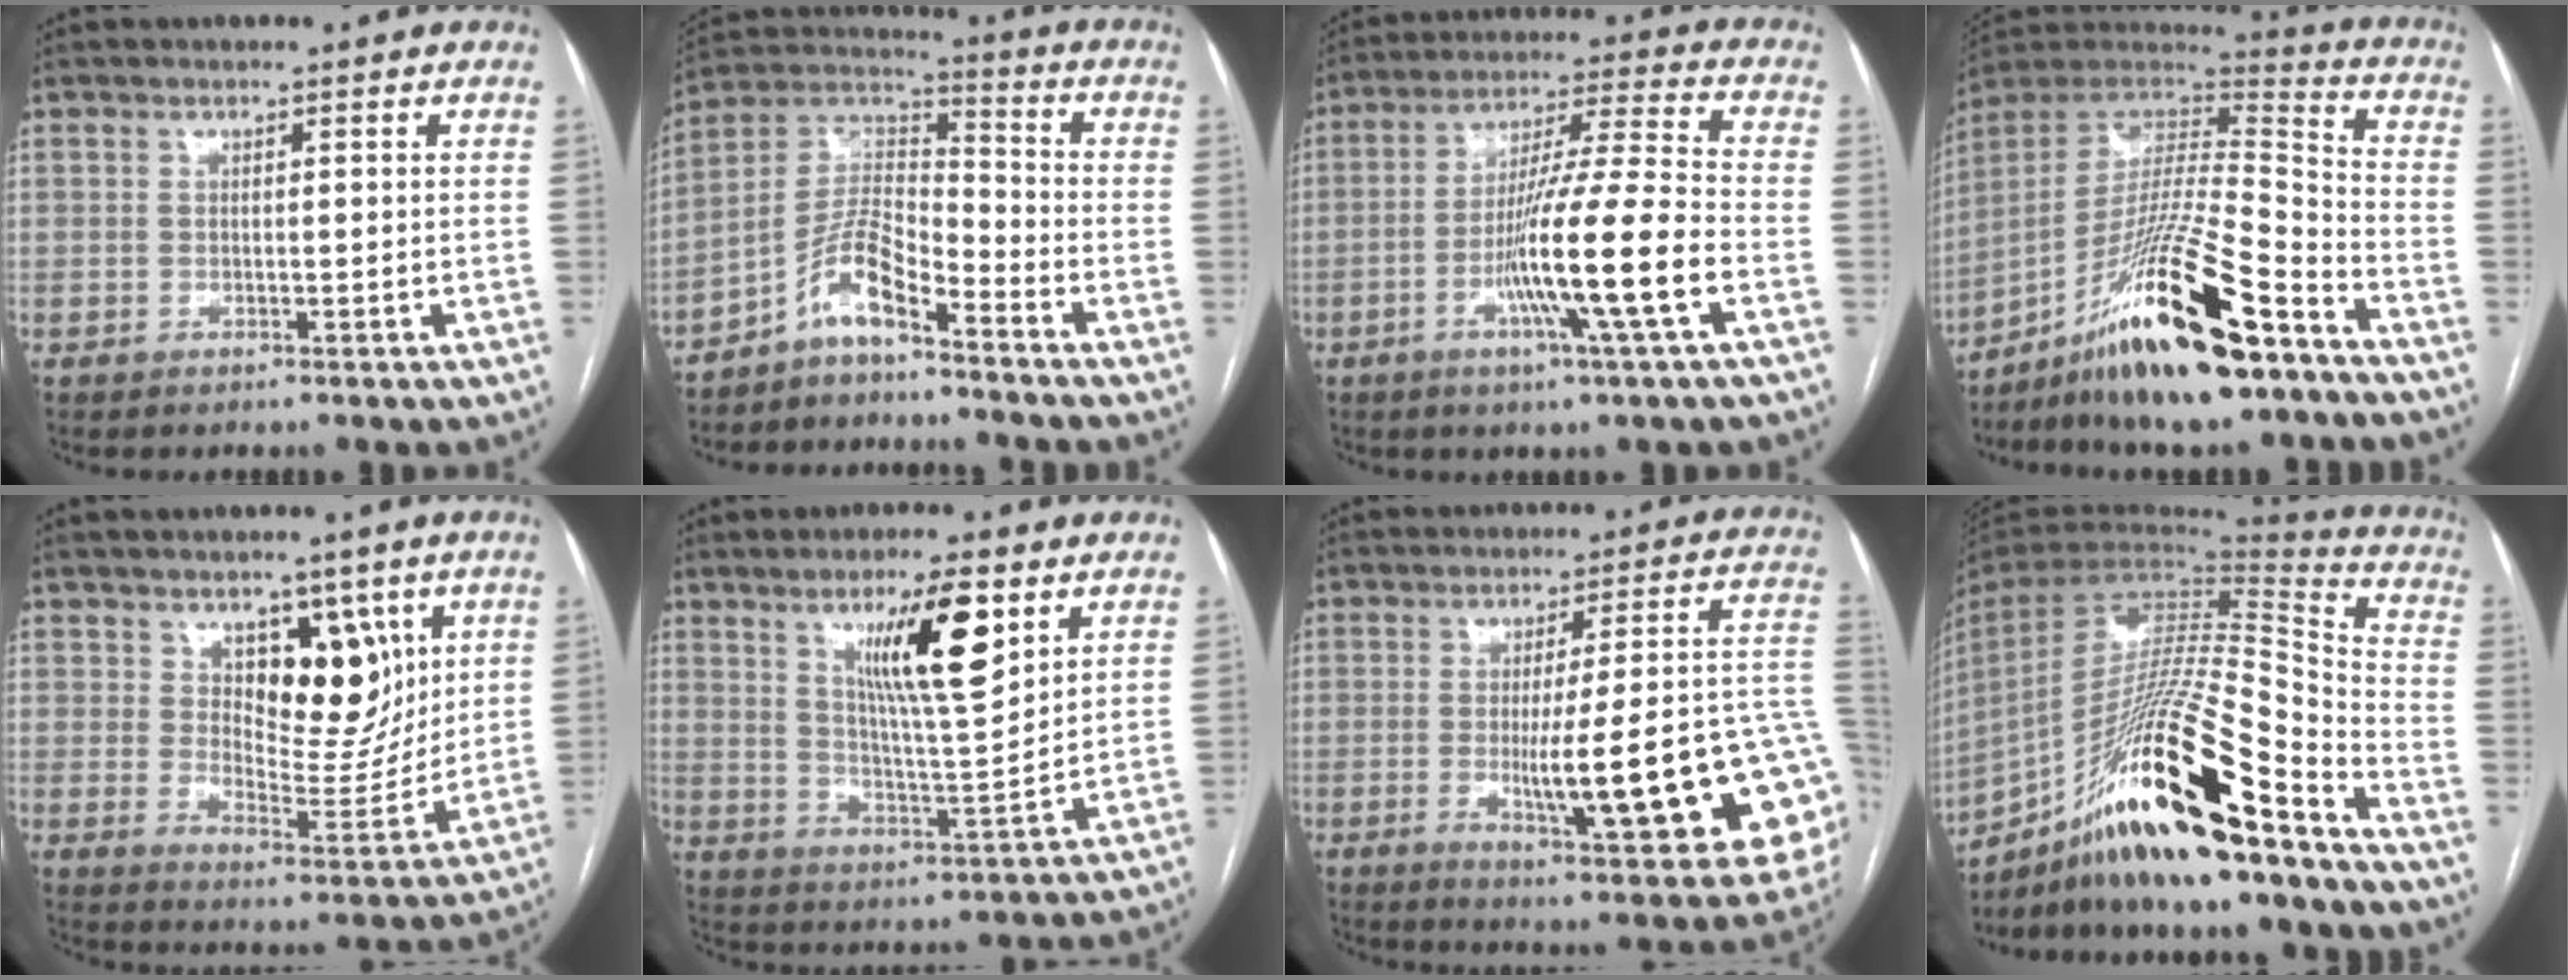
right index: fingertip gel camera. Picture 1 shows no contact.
{"total": 8.5, "force": [-5.9, 1.9, 5.9], "torque": [-0.126, 0.022, -0.118]}
{"total": 14.6, "force": [-4.8, -1.1, 13.8], "torque": [-0.248, -0.008, -0.090]}
{"total": 21.5, "force": [-13.6, 2.1, 16.6], "torque": [-0.311, -0.015, -0.241]}
{"total": 10.9, "force": [5.1, 5.3, 8.1], "torque": [-0.113, -0.004, 0.092]}
{"total": 12.3, "force": [6.2, 1.5, 10.5], "torque": [-0.181, -0.006, 0.107]}
{"total": 22.1, "force": [-4.4, 2.8, 21.5], "torque": [-0.215, 0.003, -0.050]}
{"total": 26.5, "force": [-17.0, 2.1, 20.2], "torque": [-0.364, -0.017, -0.300]}